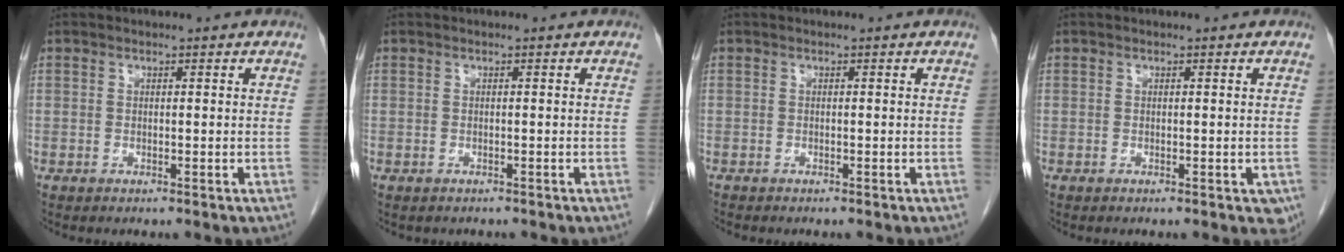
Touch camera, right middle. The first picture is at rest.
{"total": 1.1, "force": [-0.9, 0.6, 0.2], "torque": [-0.011, 0.000, -0.011]}
{"total": 0.6, "force": [-0.6, 0.1, 0.2], "torque": [-0.007, -0.001, -0.012]}
{"total": 1.8, "force": [-0.7, 0.9, 1.4], "torque": [-0.004, -0.001, -0.006]}